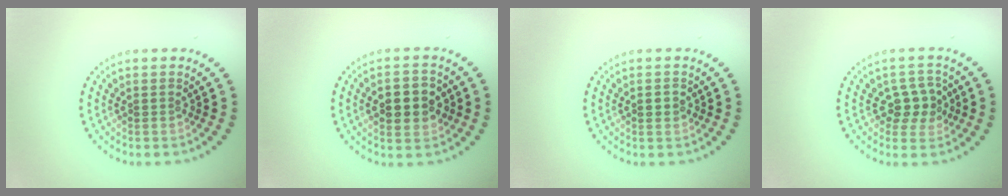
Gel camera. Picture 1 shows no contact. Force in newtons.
{"total": 4.6, "press": 4.6, "slide": 0.3}
{"total": 1.8, "press": 1.8, "slide": 0.1}
{"total": 2.8, "press": 2.6, "slide": 0.9}